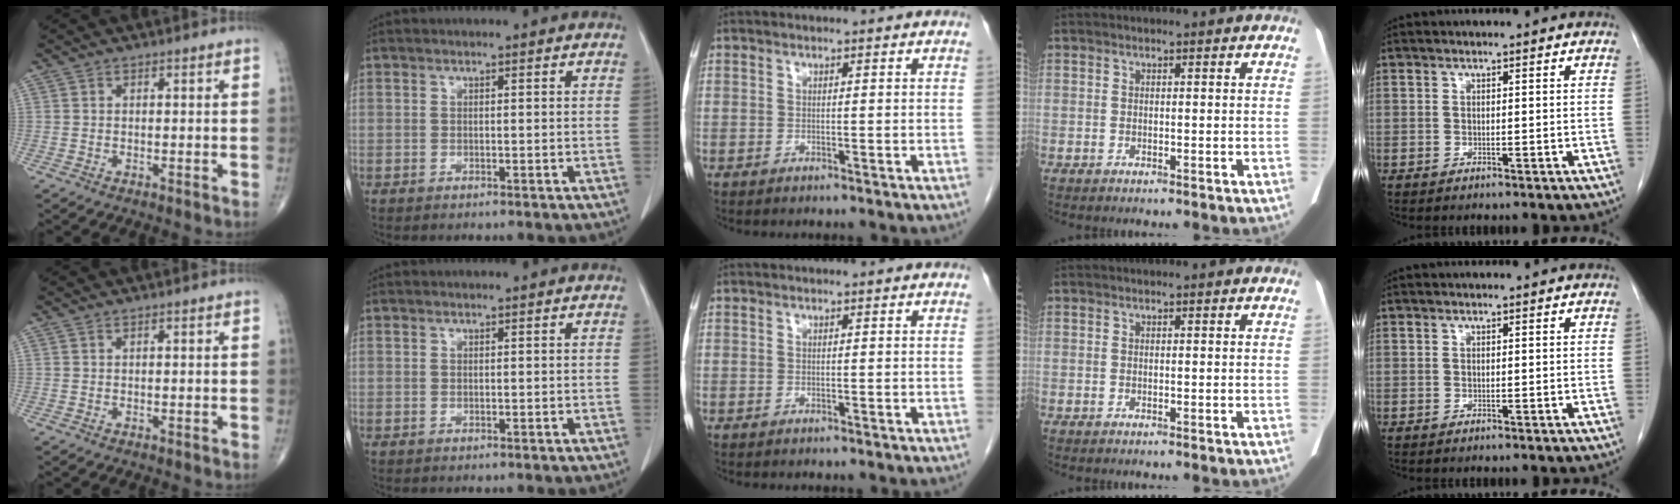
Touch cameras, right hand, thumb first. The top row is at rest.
{}